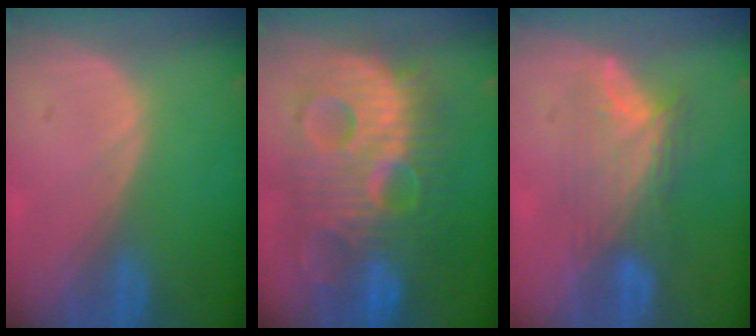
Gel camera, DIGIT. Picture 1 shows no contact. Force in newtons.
{"total": 13.6, "press": 13.5, "slide": 1.2}
{"total": 7.0, "press": 6.8, "slide": 1.9}